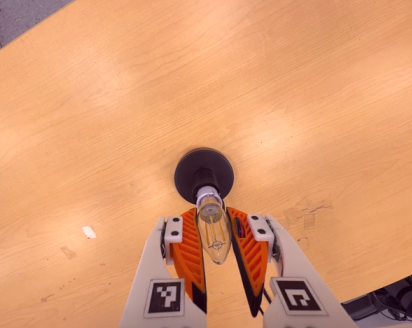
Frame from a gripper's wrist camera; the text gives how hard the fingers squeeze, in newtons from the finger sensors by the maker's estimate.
{"total": 14.3, "left": 14.2, "right": 14.4}